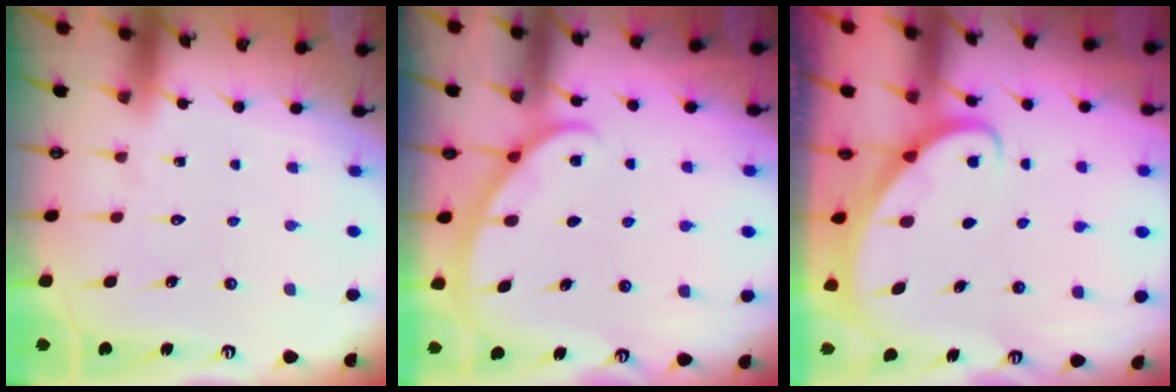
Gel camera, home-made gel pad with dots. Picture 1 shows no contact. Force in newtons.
{"total": 1.9, "press": 1.9, "slide": 0.2}
{"total": 2.4, "press": 2.4, "slide": 0.2}